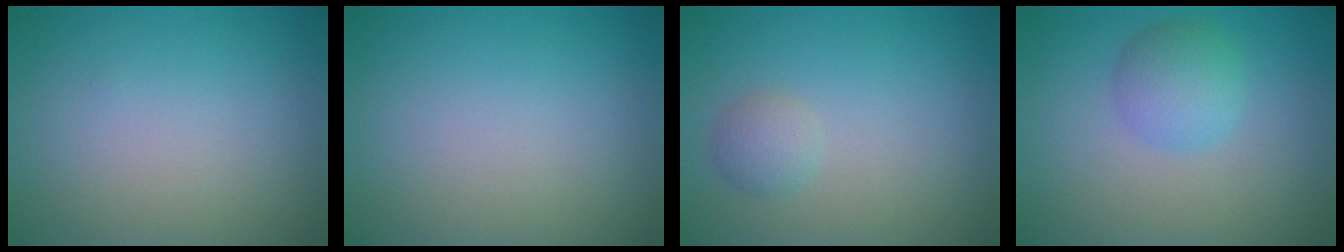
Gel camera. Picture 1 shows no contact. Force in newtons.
{"total": 0.0}
{"total": 1.5, "press": 1.5, "slide": 0.0}
{"total": 2.6, "press": 2.6, "slide": 0.2}